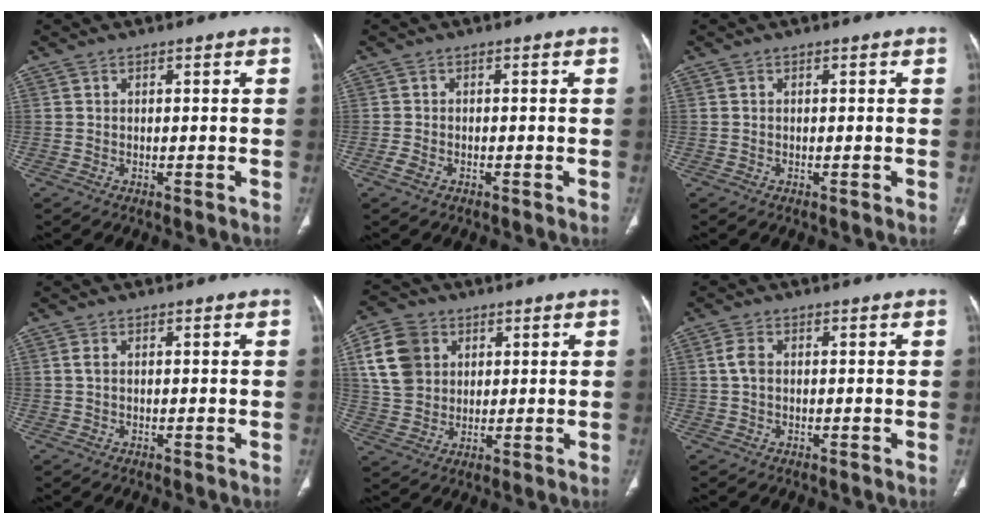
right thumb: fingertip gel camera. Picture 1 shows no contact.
{"total": 1.7, "force": [-1.0, 1.0, 1.0], "torque": [-0.027, 0.002, -0.021]}
{"total": 0.0}
{"total": 1.3, "force": [0.3, 0.8, 1.0], "torque": [-0.027, 0.004, 0.005]}
{"total": 11.2, "force": [3.5, 9.1, 5.6], "torque": [-0.089, 0.000, 0.069]}
{"total": 3.0, "force": [0.4, 1.9, 2.2], "torque": [-0.049, 0.007, 0.006]}